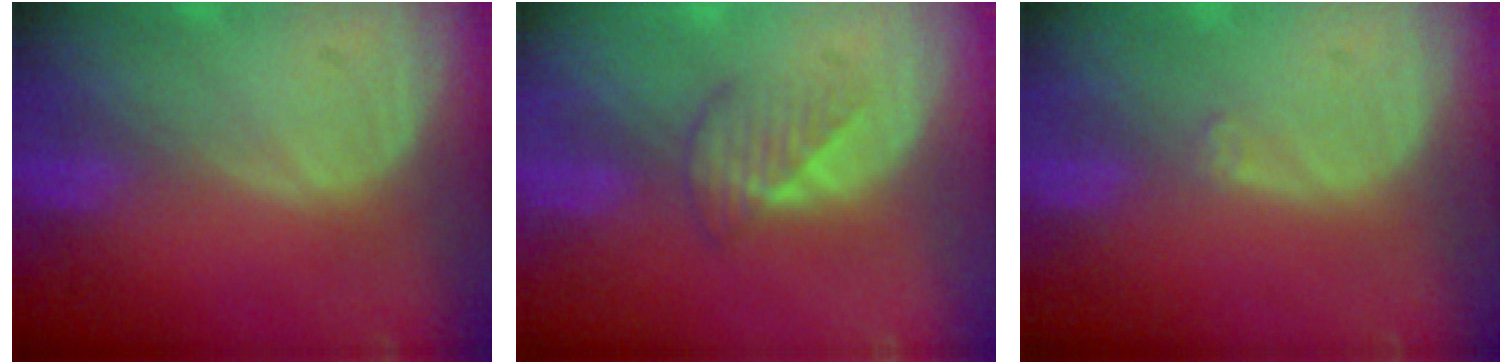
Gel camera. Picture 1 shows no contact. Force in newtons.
{"total": 3.2, "press": 3.1, "slide": 1.0}
{"total": 0.9, "press": 0.7, "slide": 0.6}